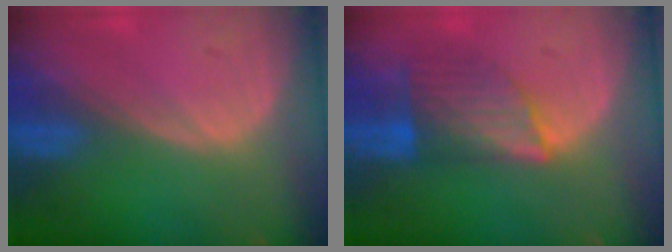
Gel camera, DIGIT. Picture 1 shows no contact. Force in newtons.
{"total": 7.0, "press": 6.4, "slide": 2.8}